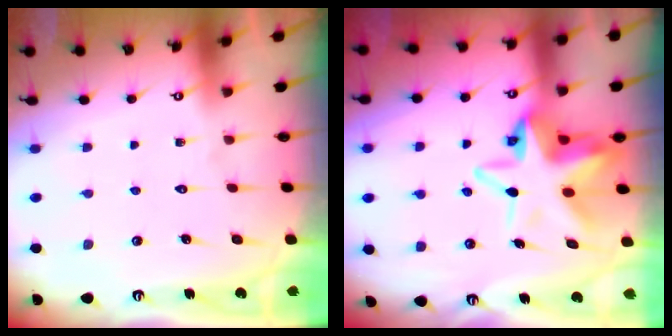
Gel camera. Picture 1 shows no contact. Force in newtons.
{"total": 12.4, "press": 12.2, "slide": 2.1}